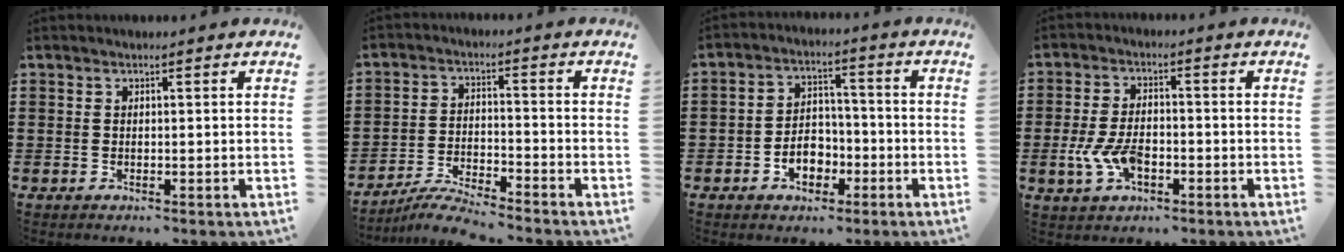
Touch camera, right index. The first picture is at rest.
{"total": 5.0, "force": [-4.8, -0.1, 1.4], "torque": [-0.038, -0.007, -0.096]}
{"total": 5.2, "force": [-2.3, 3.7, 2.9], "torque": [-0.039, 0.001, -0.046]}
{"total": 6.4, "force": [-2.0, 3.4, 5.0], "torque": [-0.120, -0.001, -0.041]}